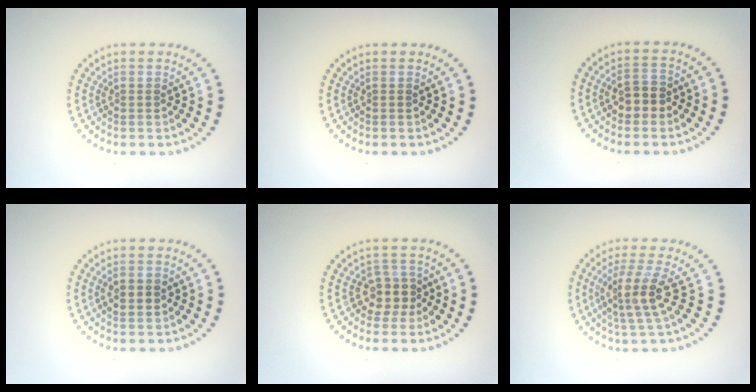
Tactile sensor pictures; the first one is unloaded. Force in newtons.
{"total": 0.0}
{"total": 2.5, "press": 2.4, "slide": 0.5}
{"total": 2.2, "press": 2.2, "slide": 0.2}
{"total": 2.7, "press": 2.3, "slide": 1.5}
{"total": 3.7, "press": 2.9, "slide": 2.3}